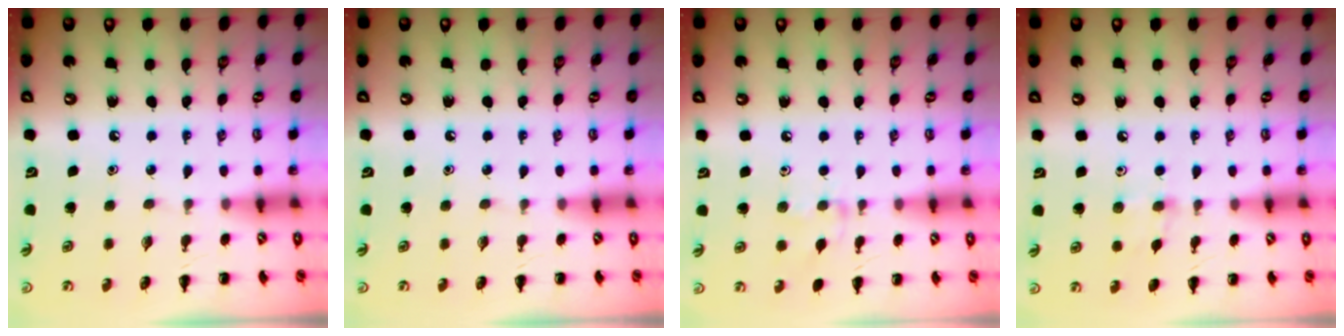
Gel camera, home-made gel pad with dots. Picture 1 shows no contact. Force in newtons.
{"total": 0.0}
{"total": 5.0, "press": 4.9, "slide": 1.0}
{"total": 3.6, "press": 3.4, "slide": 1.3}